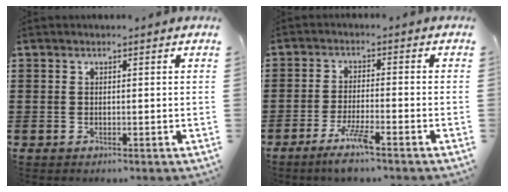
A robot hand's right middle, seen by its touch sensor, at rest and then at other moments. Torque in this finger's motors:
{"motor_torque": [1.17, -0.87, 0.11, 0.12]}